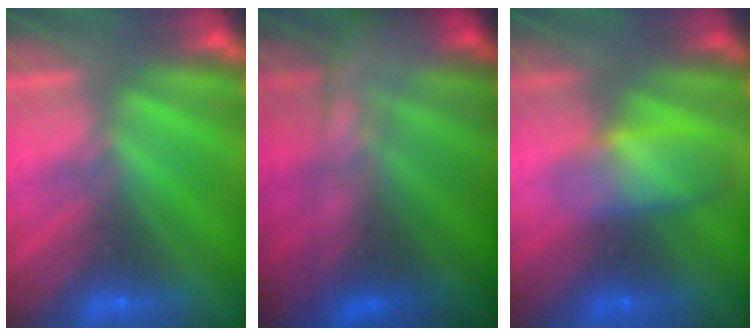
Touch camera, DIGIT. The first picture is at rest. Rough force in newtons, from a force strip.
{"total": 7.5}
{"total": 2.8}